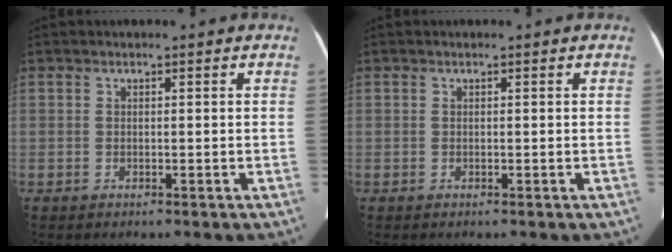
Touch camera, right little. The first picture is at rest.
{"total": 0.0}